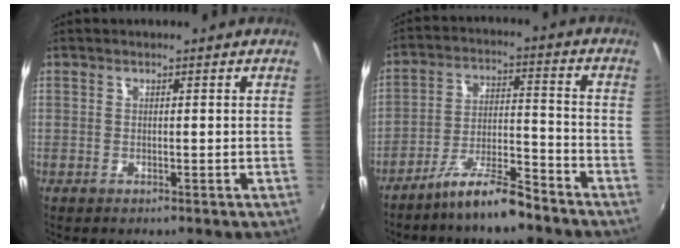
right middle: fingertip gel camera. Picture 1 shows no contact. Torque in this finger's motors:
{"motor_torque": [1.16, -0.98, 0.53, 0.19]}